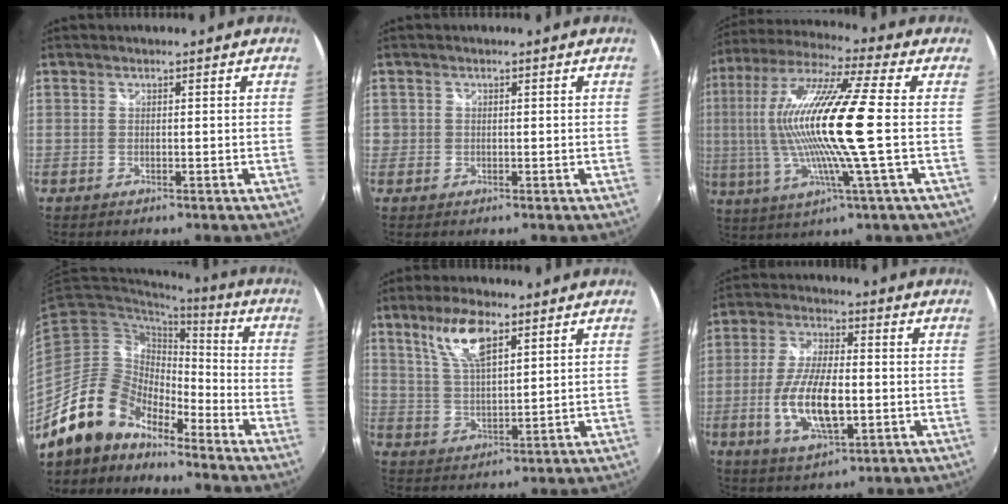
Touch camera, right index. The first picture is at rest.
{"total": 1.6, "force": [-0.2, 1.6, 0.3], "torque": [-0.004, -0.002, -0.006]}
{"total": 19.1, "force": [0.0, 0.8, 19.1], "torque": [-0.354, -0.003, -0.007]}
{"total": 14.8, "force": [-12.3, 7.0, 4.5], "torque": [-0.099, 0.024, -0.229]}
{"total": 9.1, "force": [5.3, 2.9, 6.8], "torque": [-0.132, 0.007, 0.109]}
{"total": 13.0, "force": [-2.7, 5.0, 11.7], "torque": [-0.235, -0.008, -0.049]}